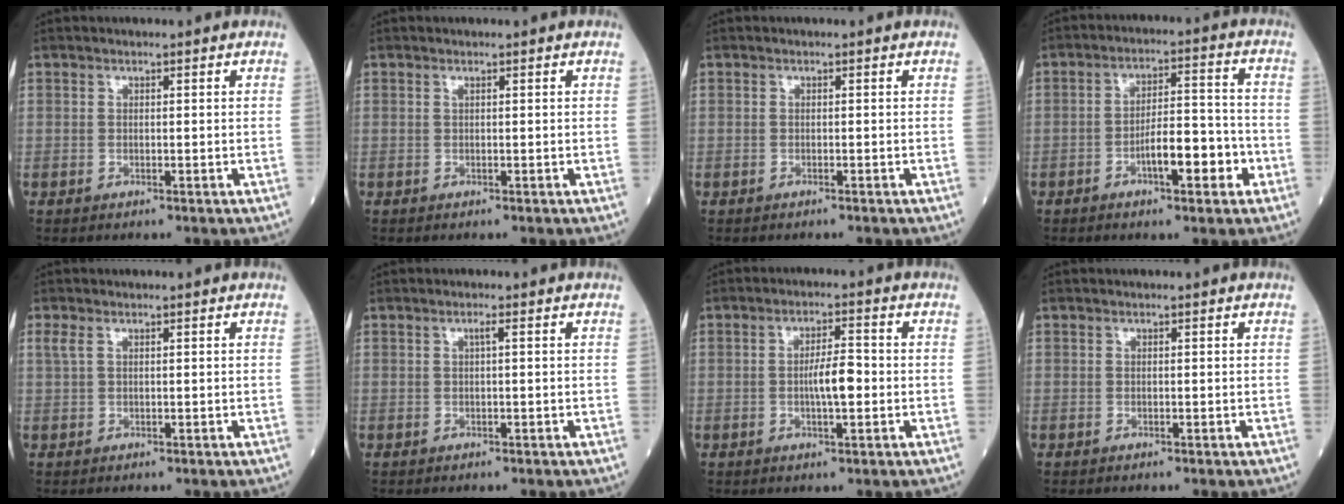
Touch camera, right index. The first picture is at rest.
{"total": 0.0}
{"total": 0.5, "force": [-0.5, 0.0, 0.1], "torque": [-0.007, 0.000, -0.011]}
{"total": 7.9, "force": [-3.2, 2.2, 6.8], "torque": [-0.115, 0.016, -0.046]}
{"total": 1.4, "force": [0.7, 0.6, 1.0], "torque": [-0.035, 0.016, 0.018]}
{"total": 0.8, "force": [0.2, -0.1, 0.8], "torque": [-0.015, 0.001, 0.004]}
{"total": 4.6, "force": [-0.6, 0.9, 4.5], "torque": [-0.081, 0.003, -0.011]}
{"total": 0.0}